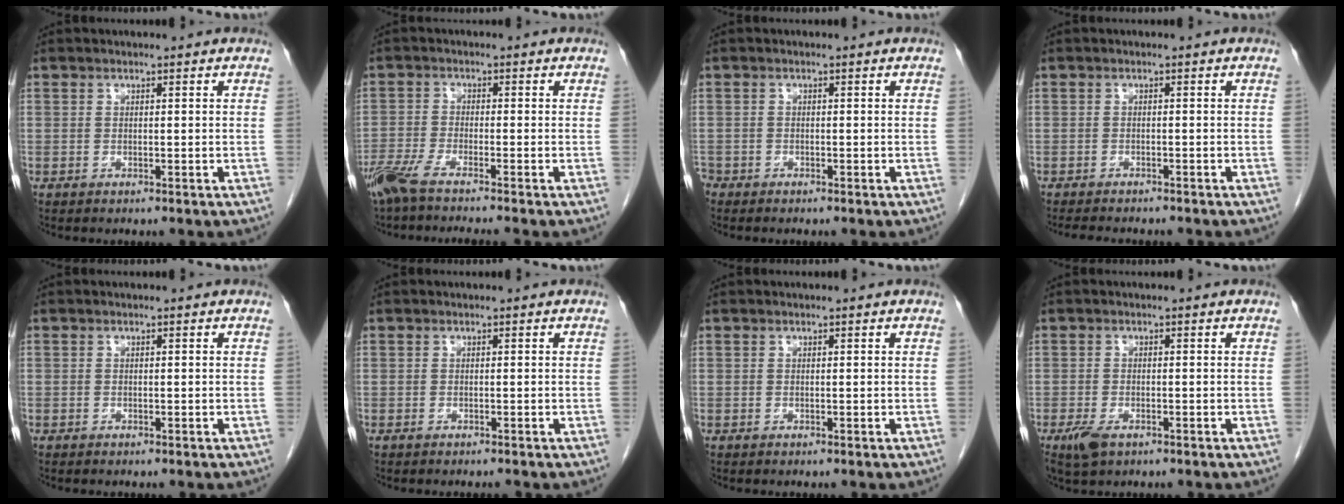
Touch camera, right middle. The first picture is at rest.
{"total": 6.3, "force": [-5.2, -0.7, 3.5], "torque": [-0.060, -0.018, -0.095]}
{"total": 1.4, "force": [-1.2, 0.7, 0.2], "torque": [-0.007, -0.001, -0.021]}
{"total": 6.4, "force": [-5.7, 1.3, 2.7], "torque": [-0.034, -0.007, -0.079]}
{"total": 0.0}
{"total": 0.8, "force": [-0.7, 0.0, 0.3], "torque": [-0.006, -0.001, -0.012]}
{"total": 0.0}
{"total": 3.3, "force": [-1.9, 1.5, 2.3], "torque": [-0.052, -0.005, -0.029]}